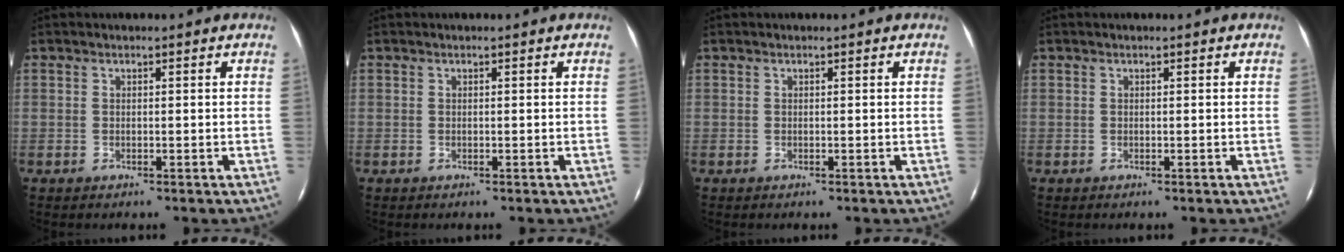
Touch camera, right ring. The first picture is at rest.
{"total": 0.0}
{"total": 0.0}
{"total": 0.0}